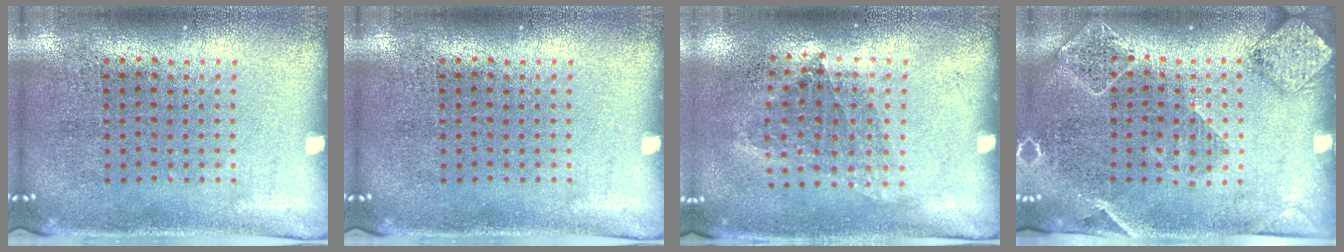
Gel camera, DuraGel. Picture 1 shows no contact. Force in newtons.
{"total": 0.0}
{"total": 1.0, "press": 0.8, "slide": 0.6}
{"total": 1.7, "press": 1.7, "slide": 0.5}